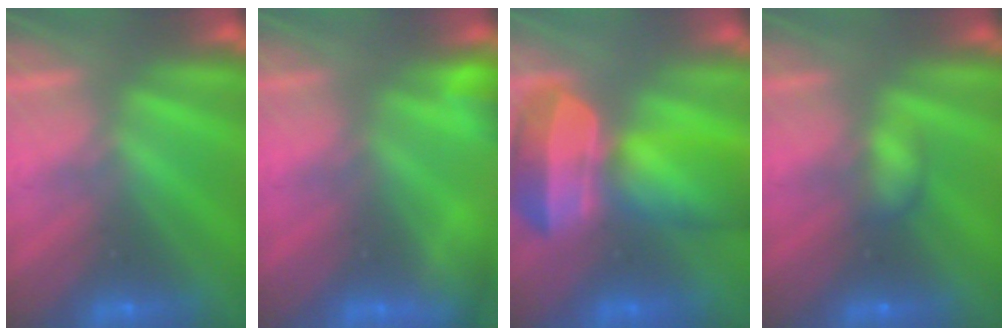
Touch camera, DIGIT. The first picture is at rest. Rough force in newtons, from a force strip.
{"total": 5.2}
{"total": 7.1}
{"total": 2.2}